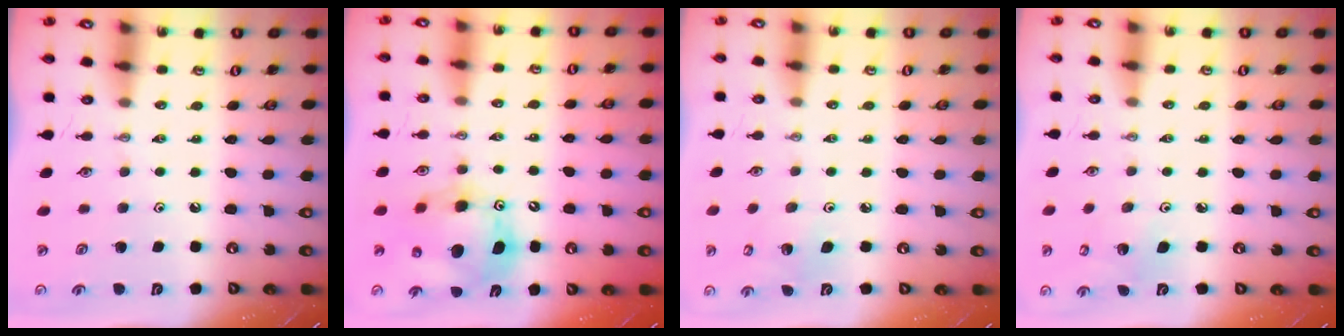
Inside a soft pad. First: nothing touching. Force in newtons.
{"total": 14.5, "press": 14.3, "slide": 2.5}
{"total": 4.2, "press": 3.6, "slide": 2.2}
{"total": 4.7, "press": 4.2, "slide": 2.1}